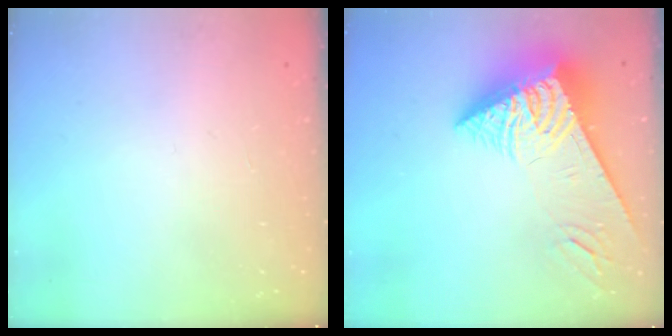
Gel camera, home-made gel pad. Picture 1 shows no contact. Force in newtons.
{"total": 10.1, "press": 10.0, "slide": 1.4}